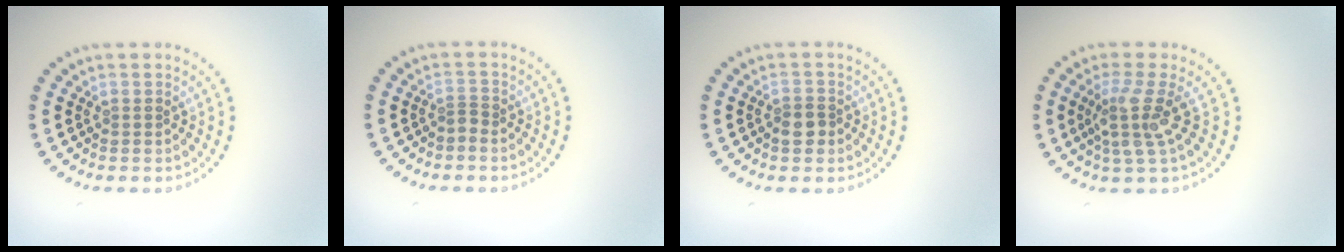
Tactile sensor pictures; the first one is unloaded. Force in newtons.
{"total": 0.7, "press": 0.4, "slide": 0.6}
{"total": 1.8, "press": 1.7, "slide": 0.5}
{"total": 3.4, "press": 2.4, "slide": 2.3}